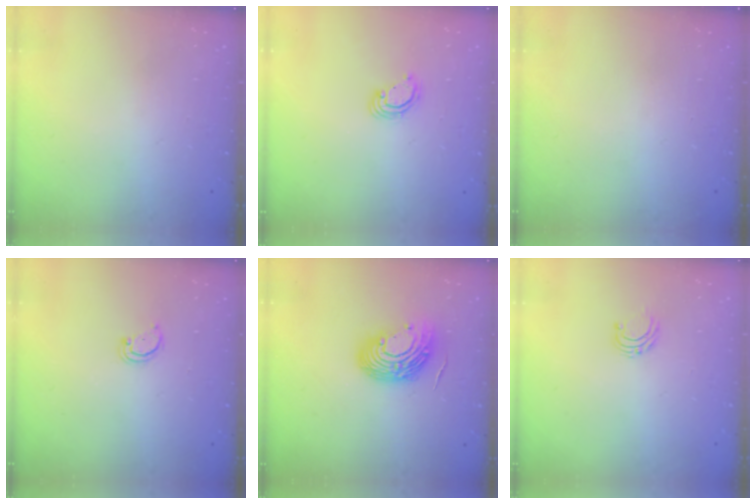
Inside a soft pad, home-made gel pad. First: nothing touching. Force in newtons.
{"total": 3.6, "press": 3.6, "slide": 0.2}
{"total": 0.0}
{"total": 2.1, "press": 2.1, "slide": 0.2}
{"total": 12.6, "press": 12.5, "slide": 1.7}
{"total": 4.9, "press": 4.9, "slide": 0.5}